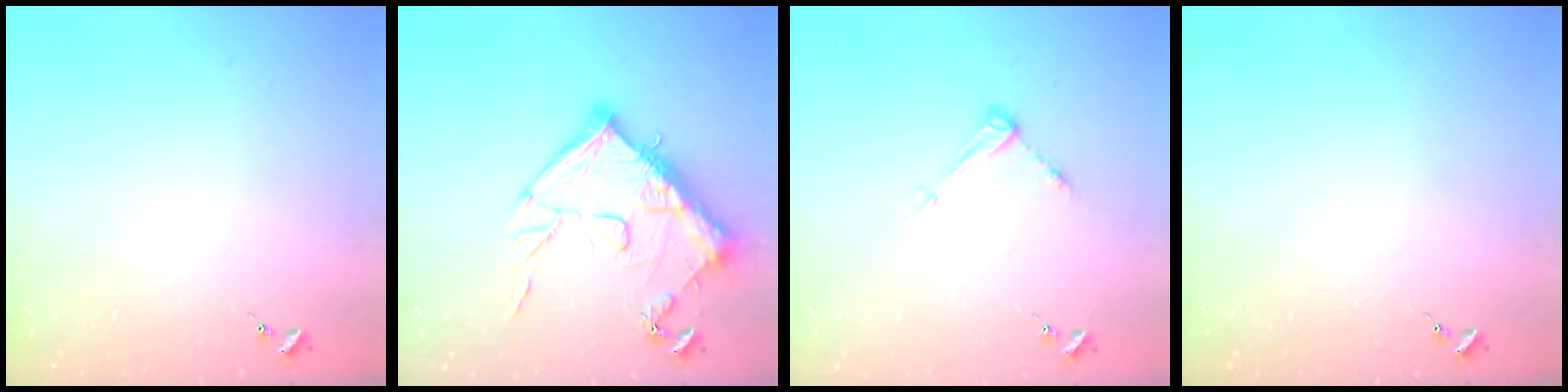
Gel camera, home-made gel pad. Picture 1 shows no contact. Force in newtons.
{"total": 15.4, "press": 15.4, "slide": 0.9}
{"total": 5.2, "press": 5.1, "slide": 0.3}
{"total": 0.0}